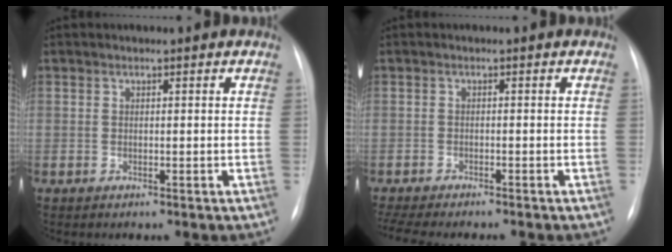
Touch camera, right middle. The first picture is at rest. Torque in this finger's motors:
{"motor_torque": [0.24, -0.28, 0.08, 0.05]}